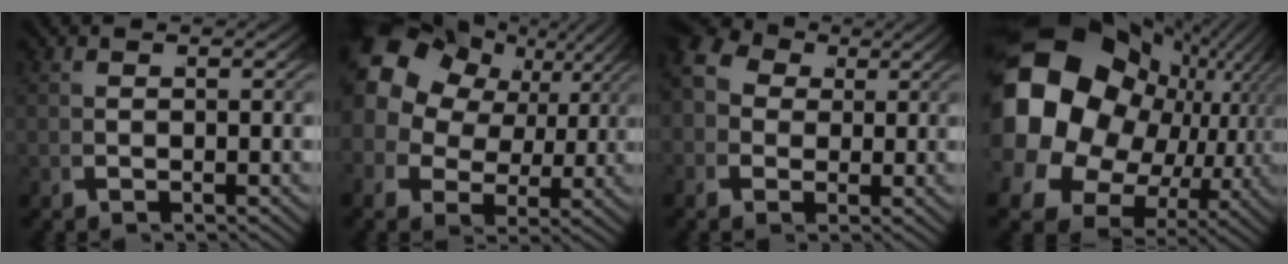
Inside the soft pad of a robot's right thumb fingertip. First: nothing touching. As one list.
[{"total": 13.6, "force": [4.6, 10.0, 7.9], "torque": [-0.158, 0.012, 0.063]}, {"total": 8.3, "force": [2.2, 6.7, 4.4], "torque": [-0.075, 0.013, 0.018]}, {"total": 25.1, "force": [1.5, 19.1, 16.2], "torque": [-0.309, -0.039, 0.025]}]